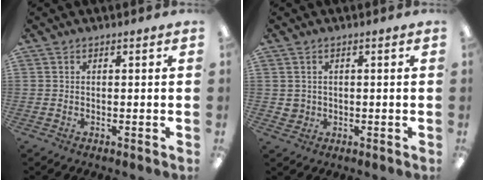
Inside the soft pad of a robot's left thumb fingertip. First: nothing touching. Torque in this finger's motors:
{"motor_torque": [-0.44, 0.09, 0.10, -0.28, 0.01]}